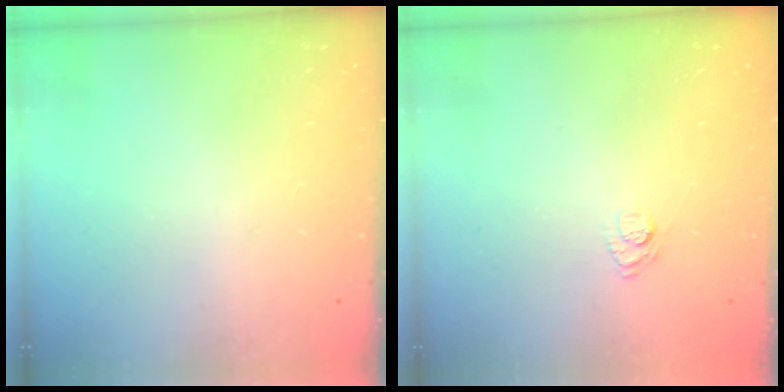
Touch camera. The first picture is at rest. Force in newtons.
{"total": 6.6, "press": 6.5, "slide": 1.4}